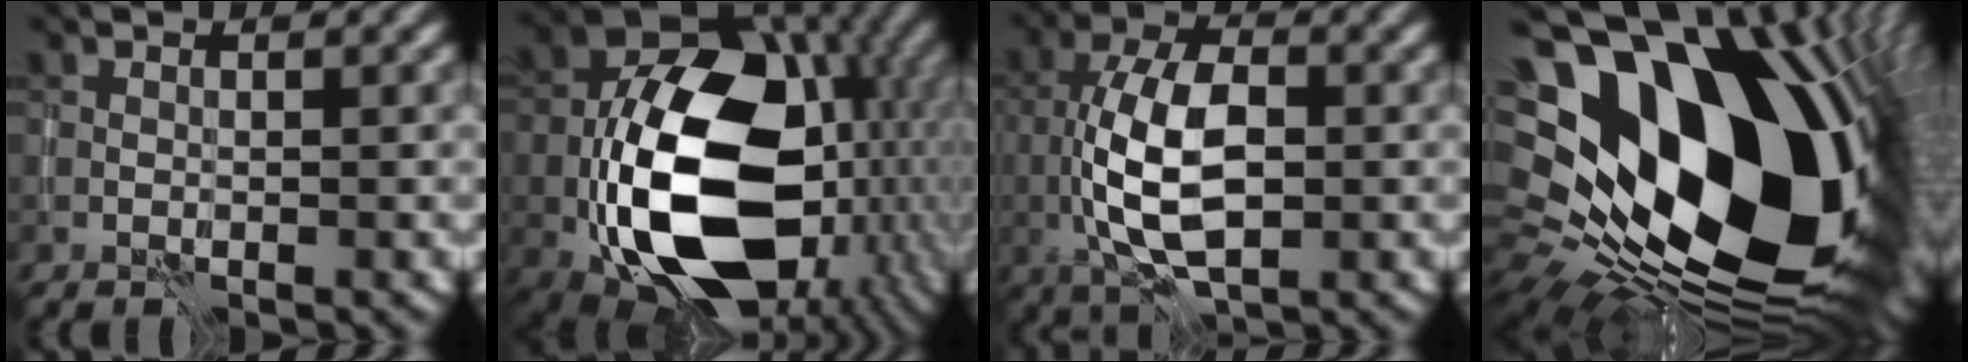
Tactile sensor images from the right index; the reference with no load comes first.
{"total": 18.4, "force": [-4.0, 12.3, 13.1], "torque": [-0.232, -0.027, -0.059]}
{"total": 8.5, "force": [-0.6, 4.4, 7.3], "torque": [-0.154, -0.002, -0.010]}
{"total": 23.3, "force": [2.4, 14.8, 17.8], "torque": [-0.320, -0.042, 0.078]}